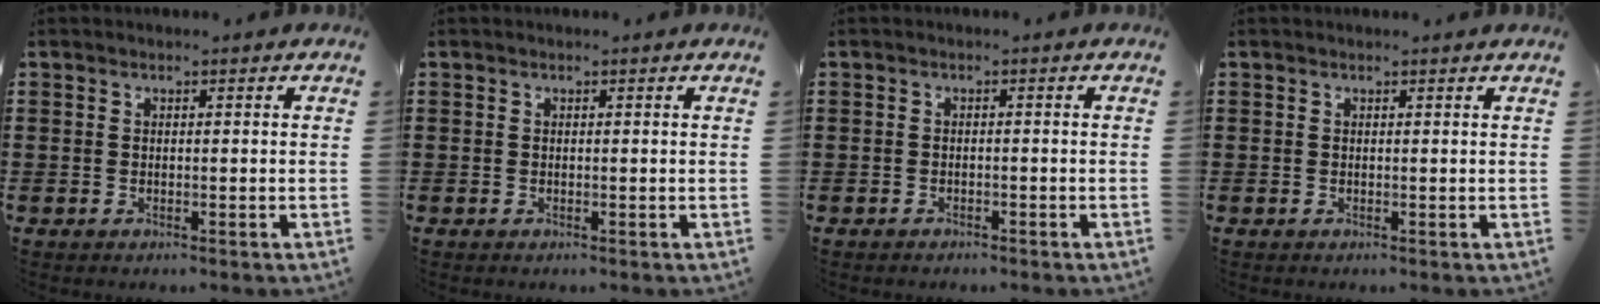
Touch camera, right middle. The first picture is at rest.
{"total": 0.0}
{"total": 0.7, "force": [-0.7, 0.2, 0.1], "torque": [-0.003, 0.000, -0.015]}
{"total": 0.0}